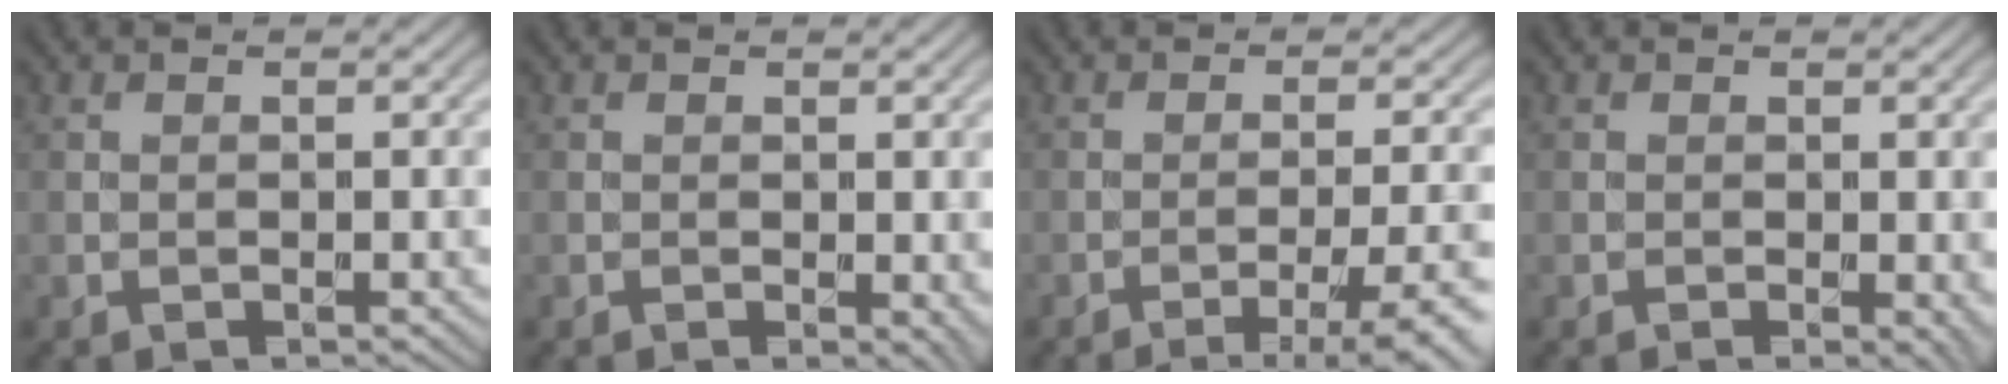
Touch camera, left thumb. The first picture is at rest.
{"total": 1.7, "force": [-0.2, 0.8, 1.4], "torque": [-0.016, -0.008, -0.001]}
{"total": 7.9, "force": [-4.4, 1.5, 6.4], "torque": [-0.095, 0.004, -0.057]}
{"total": 1.6, "force": [-0.3, 0.5, 1.5], "torque": [-0.017, -0.008, -0.003]}